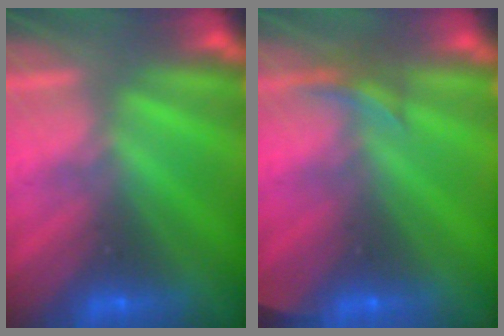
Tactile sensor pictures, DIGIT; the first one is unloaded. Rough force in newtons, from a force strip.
{"total": 2.8}